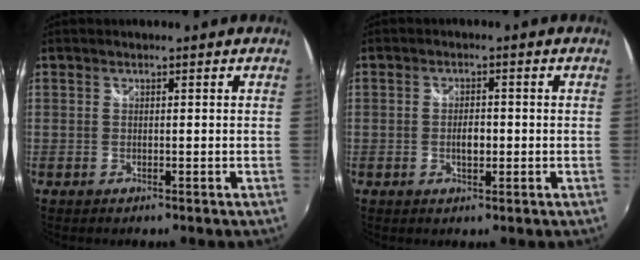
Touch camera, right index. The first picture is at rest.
{"total": 2.8, "force": [-0.6, 1.5, 2.3], "torque": [-0.040, 0.000, -0.009]}